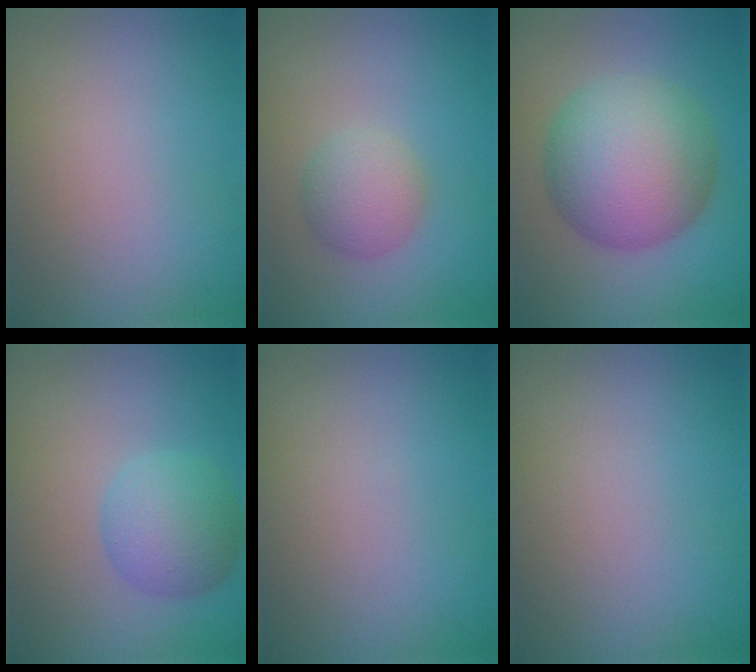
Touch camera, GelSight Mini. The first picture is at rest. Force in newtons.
{"total": 3.0, "press": 3.0, "slide": 0.1}
{"total": 10.3, "press": 10.3, "slide": 0.1}
{"total": 4.5, "press": 4.5, "slide": 0.2}
{"total": 0.0}
{"total": 0.0}